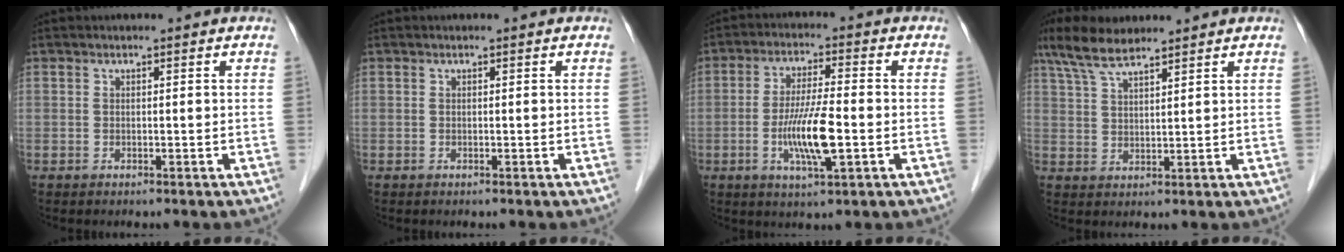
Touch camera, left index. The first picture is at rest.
{"total": 0.0}
{"total": 8.6, "force": [-2.2, 0.8, 8.3], "torque": [-0.160, -0.010, -0.045]}
{"total": 7.0, "force": [5.5, 1.3, 4.0], "torque": [-0.090, 0.019, 0.105]}